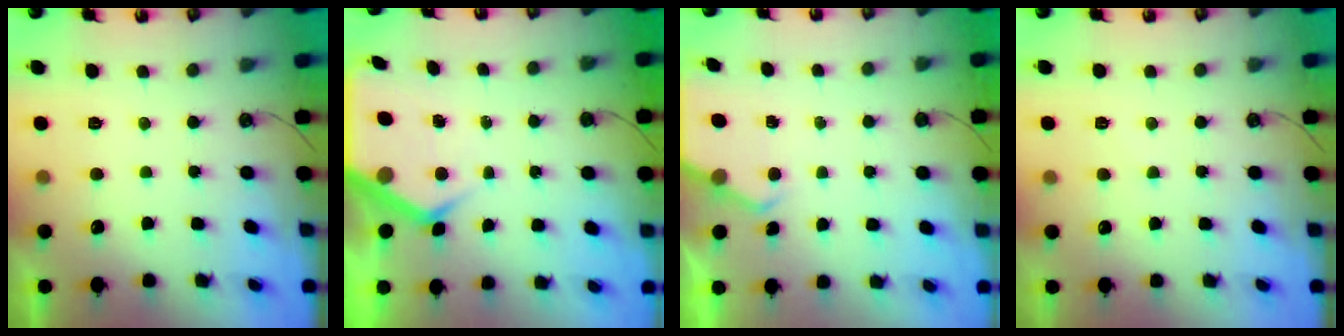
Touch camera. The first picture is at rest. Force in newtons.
{"total": 7.2, "press": 7.2, "slide": 1.0}
{"total": 2.6, "press": 2.5, "slide": 0.4}
{"total": 4.7, "press": 4.6, "slide": 0.7}